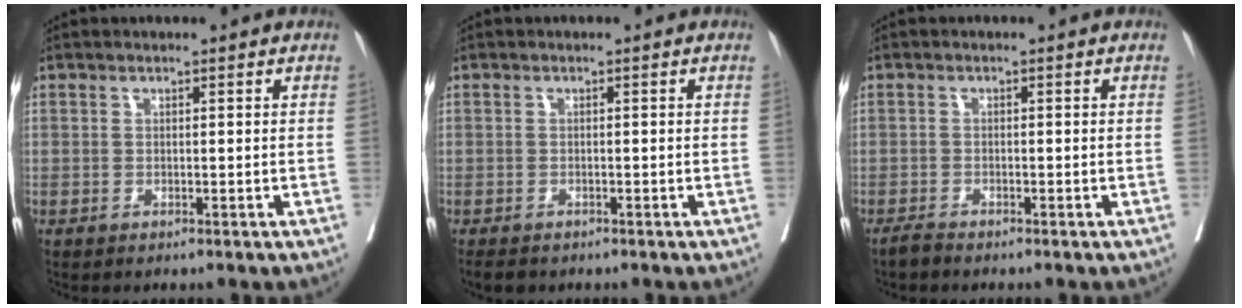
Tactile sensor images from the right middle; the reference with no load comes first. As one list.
[{"total": 2.3, "force": [-1.9, 1.0, 0.8], "torque": [-0.014, -0.005, -0.027]}, {"total": 1.2, "force": [-1.2, 0.0, 0.3], "torque": [-0.010, -0.002, -0.023]}]